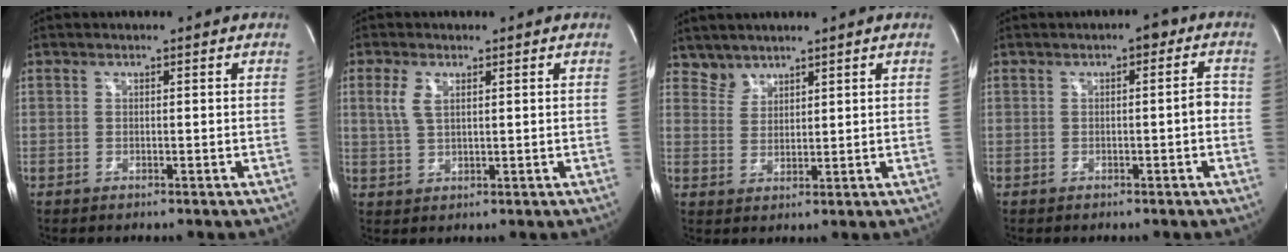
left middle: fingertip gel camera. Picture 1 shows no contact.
{"total": 3.4, "force": [1.3, 1.4, 2.8], "torque": [-0.068, 0.007, 0.035]}
{"total": 2.7, "force": [2.4, 1.1, -0.4], "torque": [0.012, 0.006, 0.049]}
{"total": 3.2, "force": [0.0, 1.0, 3.0], "torque": [-0.034, 0.012, -0.005]}